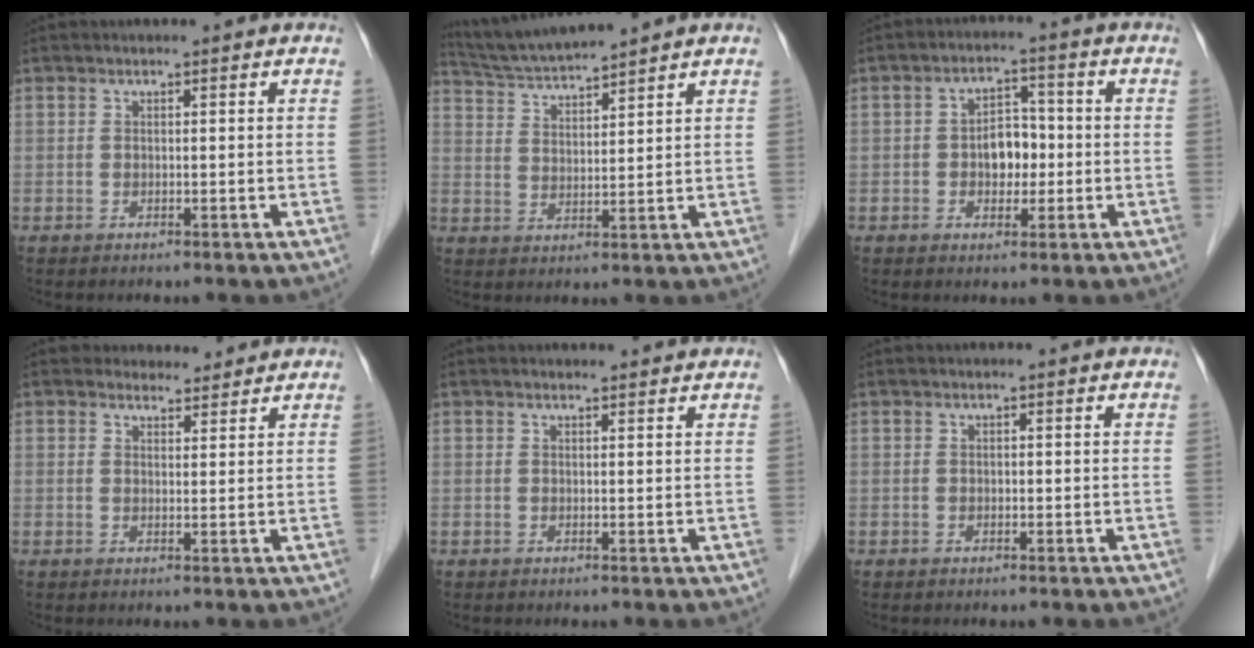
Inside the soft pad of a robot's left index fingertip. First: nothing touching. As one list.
[{"total": 7.3, "force": [7.0, -1.2, 2.0], "torque": [-0.047, 0.014, 0.139]}, {"total": 5.1, "force": [-0.7, 3.4, 3.7], "torque": [-0.062, 0.016, -0.013]}, {"total": 3.5, "force": [3.2, 1.4, 0.0], "torque": [0.005, 0.000, 0.040]}, {"total": 2.3, "force": [2.2, 0.3, 0.4], "torque": [-0.012, 0.007, 0.024]}, {"total": 0.0}]